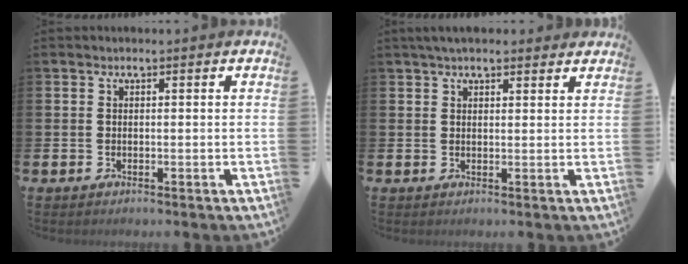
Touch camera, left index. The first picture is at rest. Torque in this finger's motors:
{"motor_torque": [0.60, -0.66, 0.79, 0.21]}